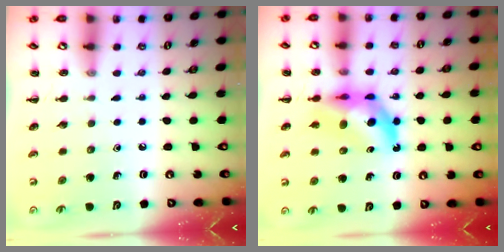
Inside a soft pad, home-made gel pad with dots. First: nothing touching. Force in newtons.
{"total": 10.2, "press": 9.7, "slide": 3.1}